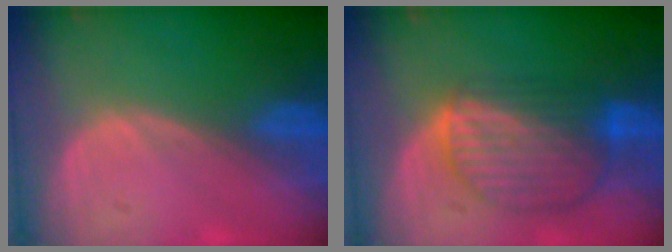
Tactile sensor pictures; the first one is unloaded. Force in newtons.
{"total": 8.7, "press": 7.6, "slide": 4.3}